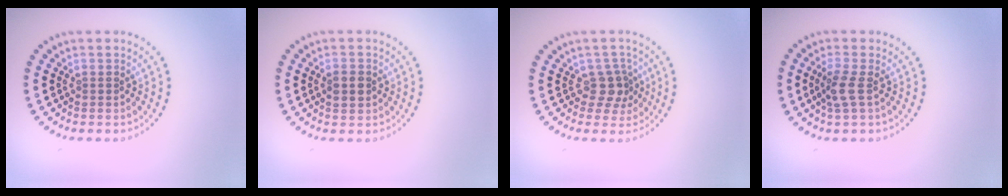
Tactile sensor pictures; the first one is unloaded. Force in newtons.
{"total": 2.2, "press": 2.2, "slide": 0.1}
{"total": 2.3, "press": 1.9, "slide": 1.4}
{"total": 1.9, "press": 1.6, "slide": 1.1}